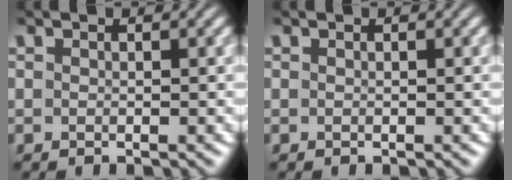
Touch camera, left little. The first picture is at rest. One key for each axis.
{"total": 0.0}